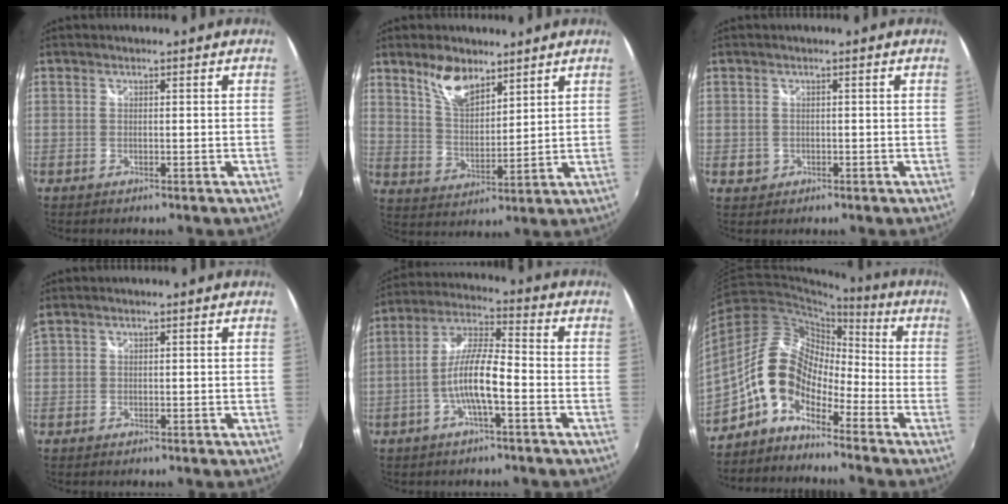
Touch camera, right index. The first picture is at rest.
{"total": 8.5, "force": [6.0, 3.8, 4.7], "torque": [-0.081, 0.007, 0.117]}
{"total": 1.9, "force": [-0.3, 1.9, 0.3], "torque": [-0.006, 0.001, -0.001]}
{"total": 1.5, "force": [0.7, 0.6, 1.1], "torque": [-0.024, 0.005, 0.015]}
{"total": 9.5, "force": [-3.4, 1.6, 8.7], "torque": [-0.181, 0.008, -0.064]}
{"total": 10.4, "force": [-6.1, 5.9, 6.1], "torque": [-0.109, 0.028, -0.135]}